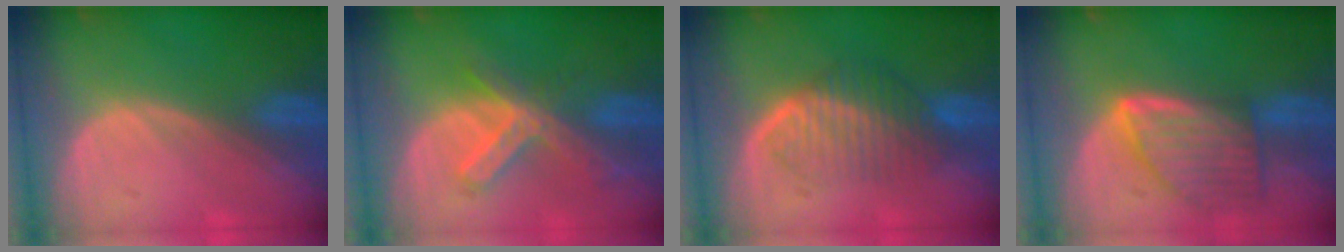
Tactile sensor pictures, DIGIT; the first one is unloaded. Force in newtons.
{"total": 6.9, "press": 5.9, "slide": 3.5}
{"total": 6.3, "press": 6.2, "slide": 1.3}
{"total": 8.0, "press": 7.1, "slide": 3.6}